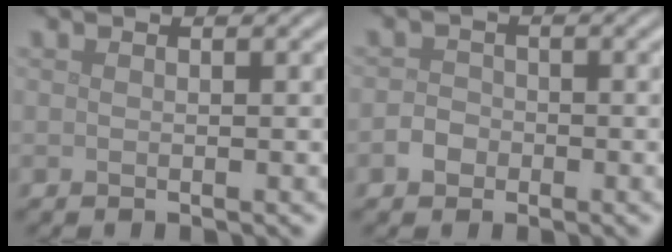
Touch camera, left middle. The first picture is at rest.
{"total": 1.6, "force": [-0.7, 1.4, 0.6], "torque": [-0.006, 0.003, -0.018]}